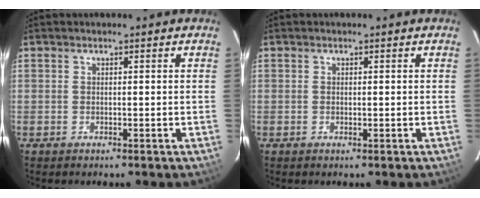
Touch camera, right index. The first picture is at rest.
{"total": 0.5, "force": [0.0, 0.2, 0.4], "torque": [-0.009, 0.001, 0.001]}